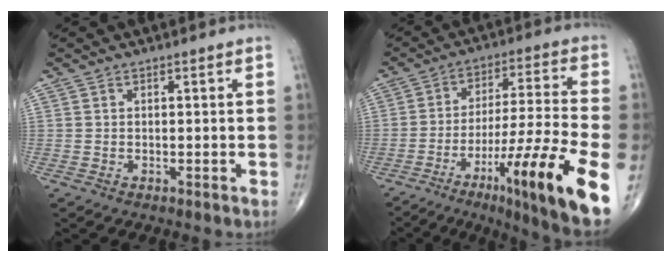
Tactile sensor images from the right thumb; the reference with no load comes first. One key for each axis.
{"total": 21.2, "fx": -9.0, "fy": 1.9, "fz": 19.2, "tx": -0.293, "ty": 0.035, "tz": -0.137}